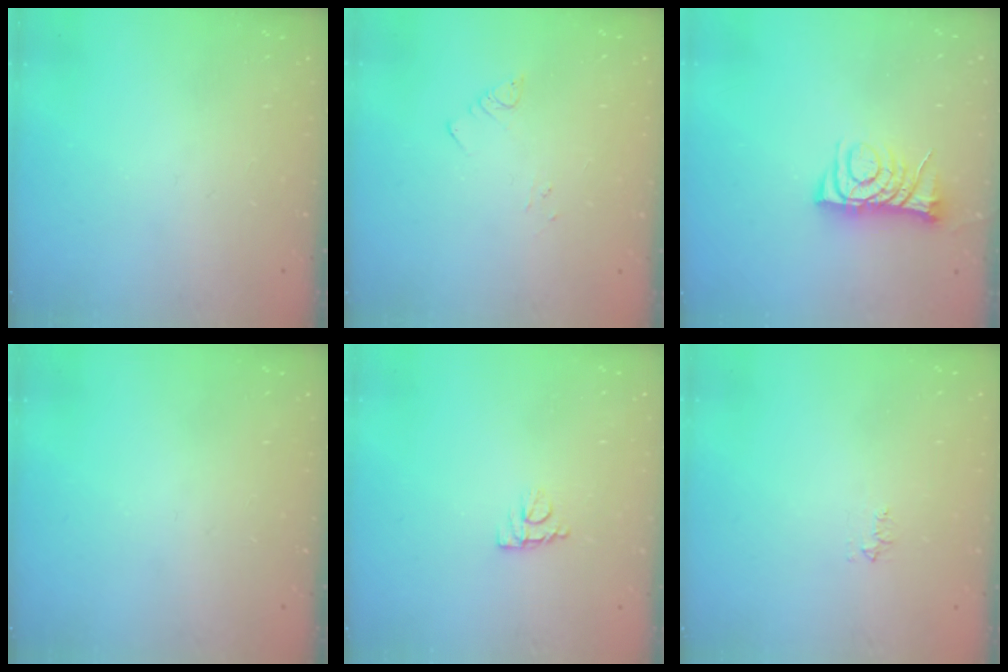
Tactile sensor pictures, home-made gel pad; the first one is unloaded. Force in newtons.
{"total": 3.0, "press": 3.0, "slide": 0.4}
{"total": 7.2, "press": 7.1, "slide": 0.9}
{"total": 0.0}
{"total": 5.8, "press": 5.8, "slide": 0.4}
{"total": 3.8, "press": 3.7, "slide": 0.7}